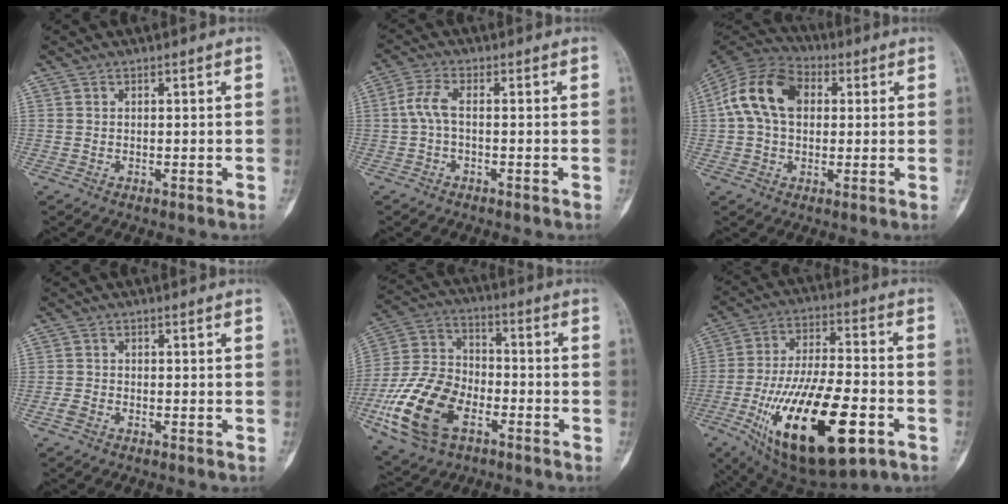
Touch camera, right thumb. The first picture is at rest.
{"total": 3.9, "force": [-0.6, 1.3, 3.6], "torque": [-0.089, 0.014, -0.017]}
{"total": 13.6, "force": [2.3, 9.3, 9.7], "torque": [-0.174, 0.028, 0.032]}
{"total": 1.6, "force": [-1.0, 1.0, 0.8], "torque": [-0.020, 0.003, -0.021]}
{"total": 18.6, "force": [-7.5, 11.3, 12.8], "torque": [-0.249, 0.031, -0.140]}
{"total": 27.0, "force": [-9.9, 10.8, 22.7], "torque": [-0.431, 0.021, -0.150]}